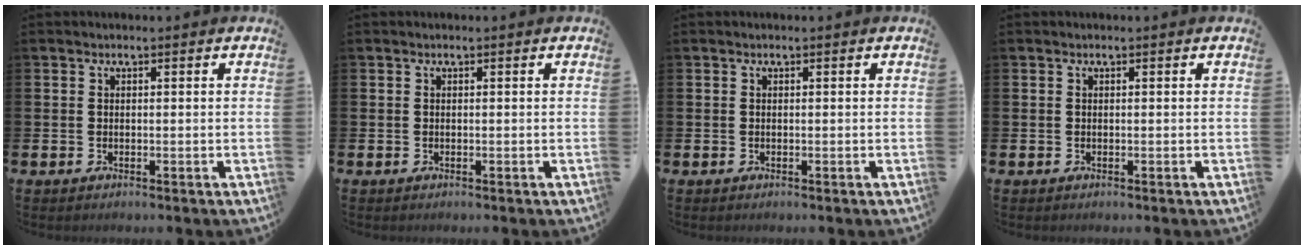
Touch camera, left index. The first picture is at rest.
{"total": 0.0}
{"total": 0.0}
{"total": 0.0}